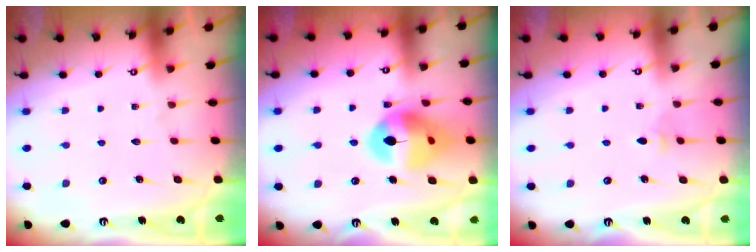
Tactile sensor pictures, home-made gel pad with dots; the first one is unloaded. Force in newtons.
{"total": 14.8, "press": 14.7, "slide": 1.8}
{"total": 3.6, "press": 3.5, "slide": 0.8}